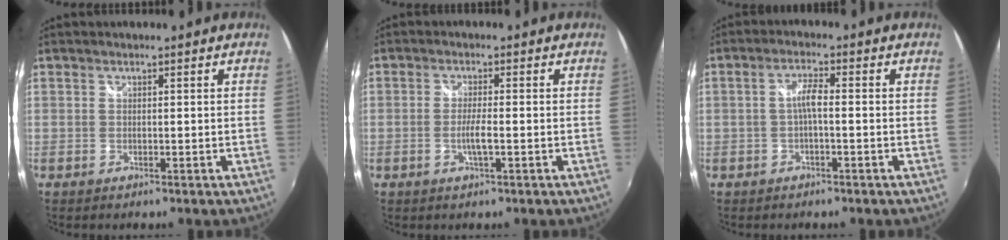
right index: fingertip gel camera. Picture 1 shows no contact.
{"total": 3.1, "force": [-1.0, 0.1, 2.9], "torque": [-0.056, -0.005, -0.019]}
{"total": 2.9, "force": [-0.7, 0.4, 2.8], "torque": [-0.056, 0.008, -0.012]}